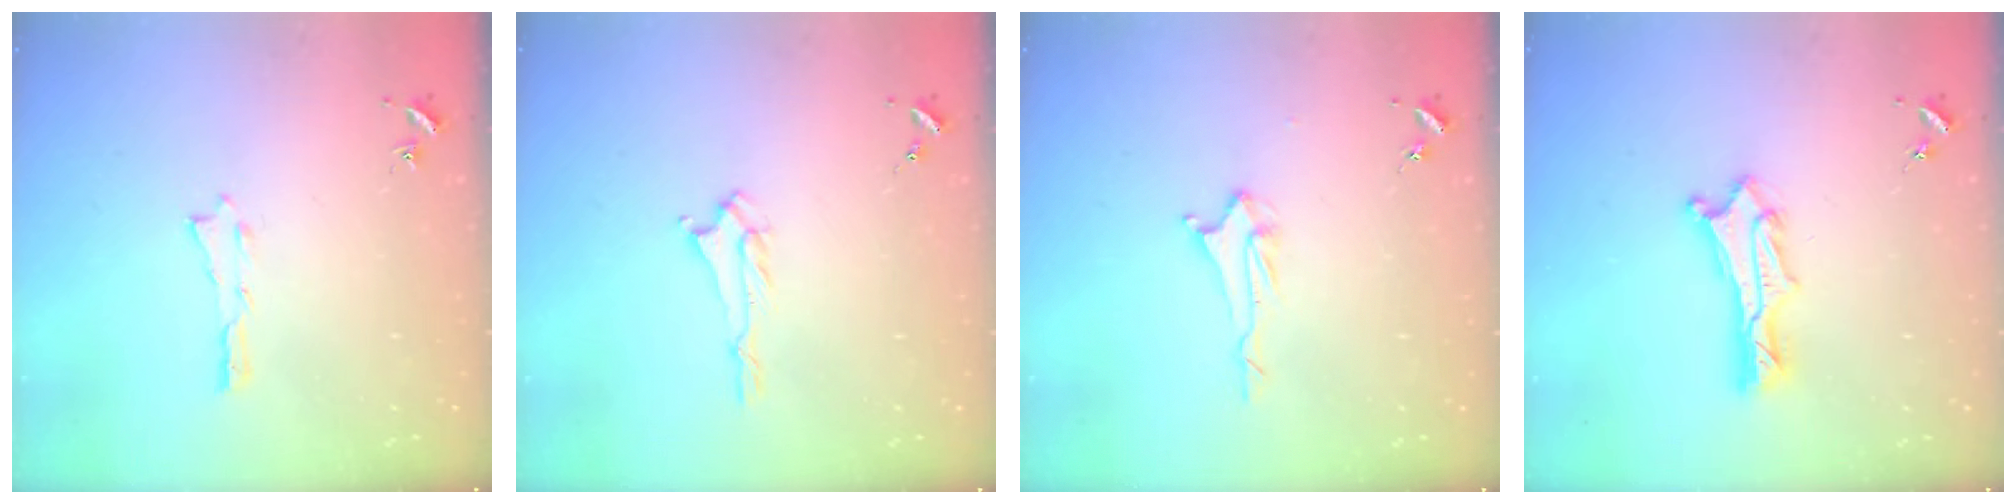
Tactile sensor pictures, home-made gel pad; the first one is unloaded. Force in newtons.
{"total": 1.4, "press": 1.3, "slide": 0.2}
{"total": 2.0, "press": 2.0, "slide": 0.4}
{"total": 2.4, "press": 2.4, "slide": 0.3}